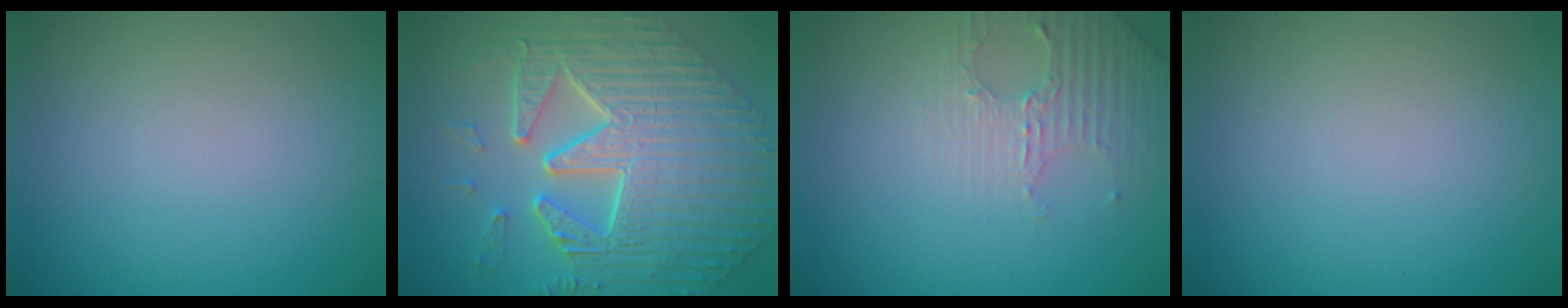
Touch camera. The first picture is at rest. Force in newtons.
{"total": 10.4, "press": 7.3, "slide": 7.4}
{"total": 3.0, "press": 2.9, "slide": 0.7}
{"total": 0.0}